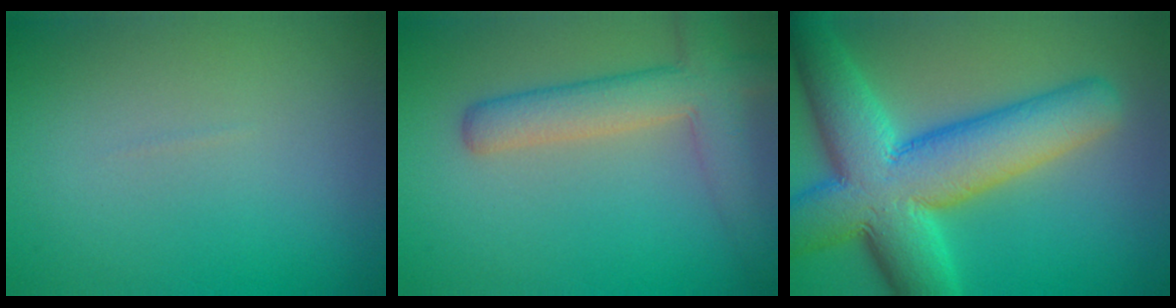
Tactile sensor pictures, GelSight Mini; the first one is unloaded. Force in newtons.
{"total": 5.4, "press": 5.4, "slide": 0.3}
{"total": 12.5, "press": 12.5, "slide": 0.7}